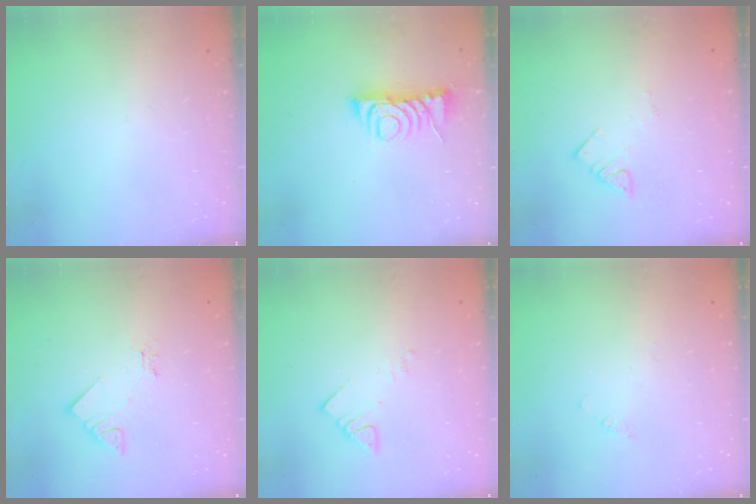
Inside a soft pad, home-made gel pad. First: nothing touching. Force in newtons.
{"total": 8.0, "press": 7.9, "slide": 0.4}
{"total": 3.6, "press": 3.6, "slide": 0.3}
{"total": 3.0, "press": 3.0, "slide": 0.0}
{"total": 3.8, "press": 3.7, "slide": 0.5}
{"total": 1.4, "press": 1.3, "slide": 0.3}